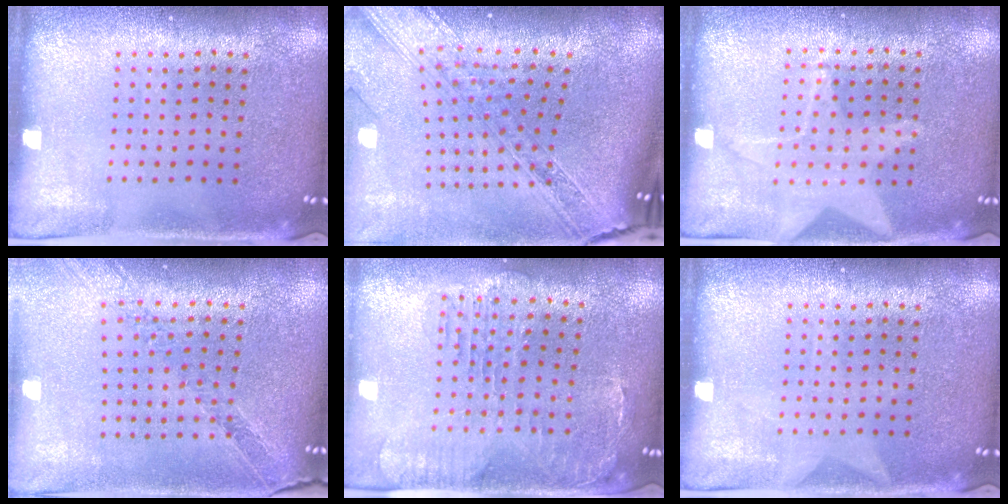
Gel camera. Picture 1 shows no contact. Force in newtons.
{"total": 3.5, "press": 2.6, "slide": 2.3}
{"total": 1.5, "press": 1.4, "slide": 0.5}
{"total": 0.9, "press": 0.9, "slide": 0.3}
{"total": 1.2, "press": 1.1, "slide": 0.4}
{"total": 0.8, "press": 0.8, "slide": 0.1}